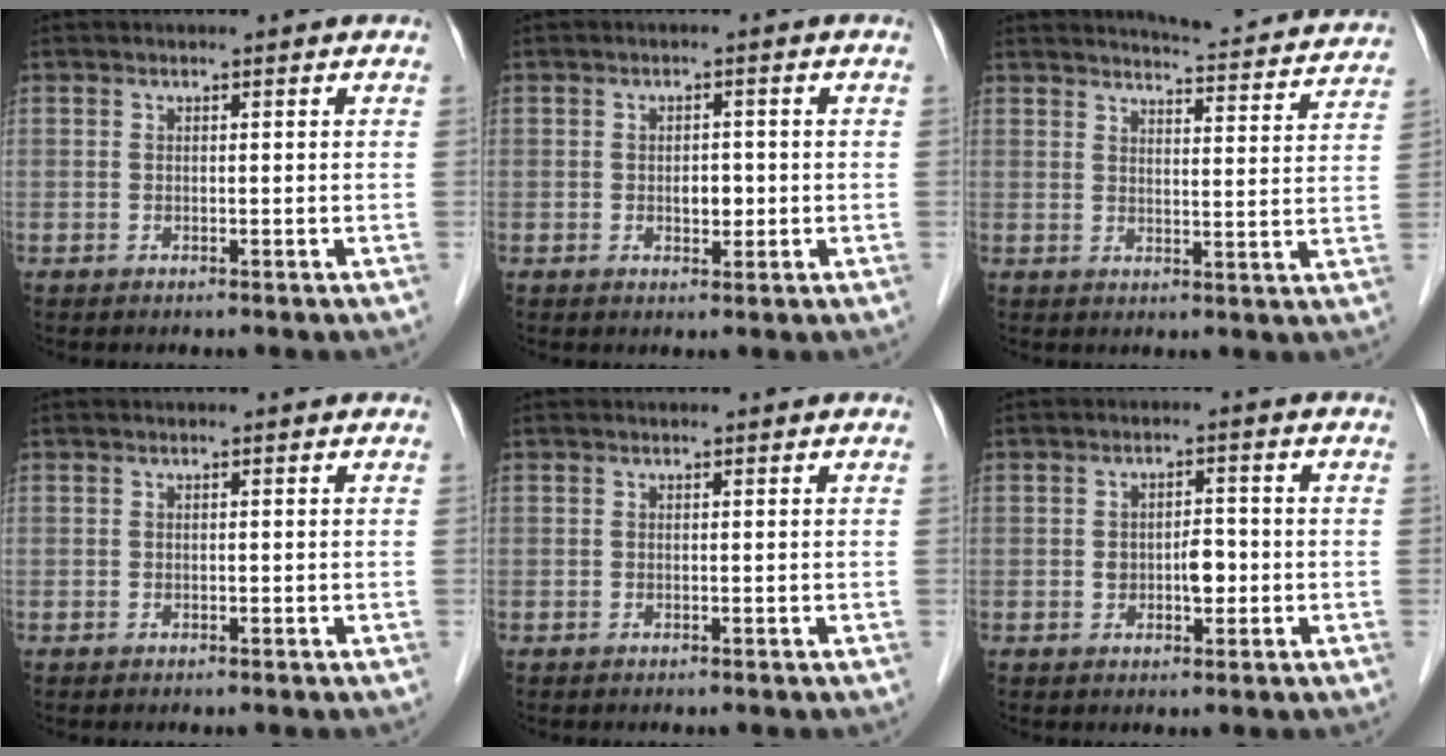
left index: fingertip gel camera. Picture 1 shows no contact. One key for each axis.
{"total": 2.3, "fx": -0.4, "fy": 1.4, "fz": 1.8, "tx": -0.028, "ty": 0.002, "tz": -0.002}
{"total": 14.1, "fx": 13.7, "fy": 0.7, "fz": 3.1, "tx": -0.039, "ty": -0.036, "tz": 0.151}
{"total": 0.0}
{"total": 0.0}
{"total": 3.5, "fx": -0.7, "fy": 1.8, "fz": 2.9, "tx": -0.046, "ty": 0.007, "tz": -0.007}